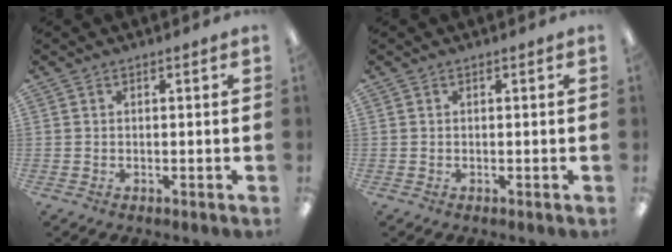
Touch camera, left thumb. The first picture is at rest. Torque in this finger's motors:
{"motor_torque": [-0.08, -0.01, 0.10, -0.08, 0.00]}